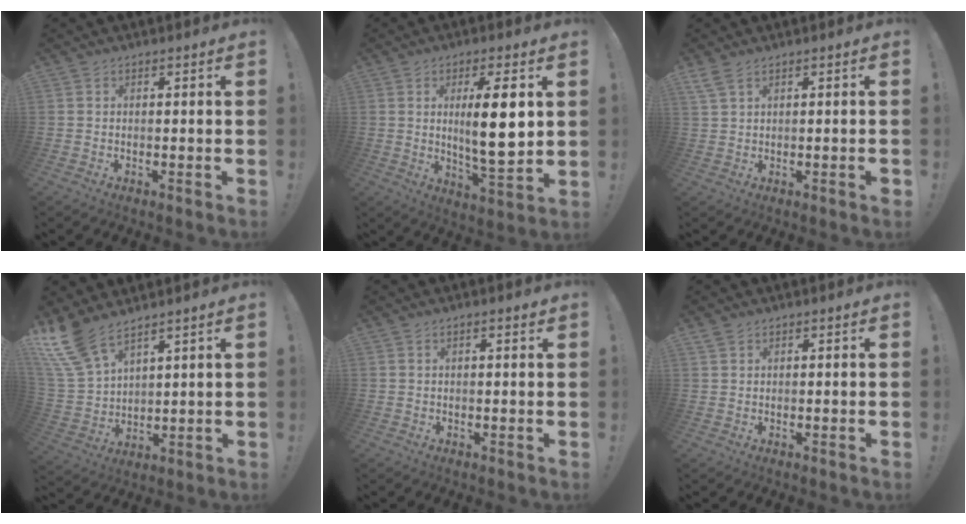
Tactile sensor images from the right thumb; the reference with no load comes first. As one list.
[{"total": 13.1, "force": [2.4, 2.8, 12.5], "torque": [-0.206, -0.020, 0.026]}, {"total": 3.3, "force": [1.4, 0.8, 2.9], "torque": [-0.055, -0.003, 0.029]}, {"total": 11.0, "force": [8.9, 3.9, 5.2], "torque": [-0.114, -0.049, 0.171]}, {"total": 1.4, "force": [0.7, 0.3, 1.1], "torque": [-0.015, -0.002, 0.011]}, {"total": 1.3, "force": [1.0, 0.5, 0.5], "torque": [-0.011, -0.001, 0.020]}]